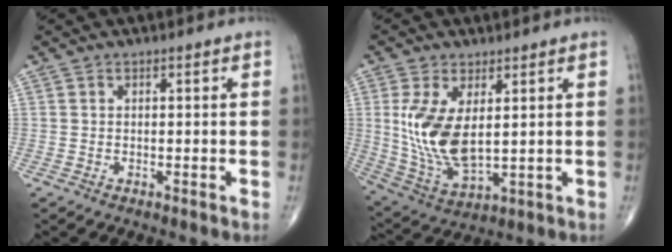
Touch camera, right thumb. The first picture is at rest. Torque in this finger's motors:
{"motor_torque": [0.33, 0.47, 1.72, 0.46, 0.54]}